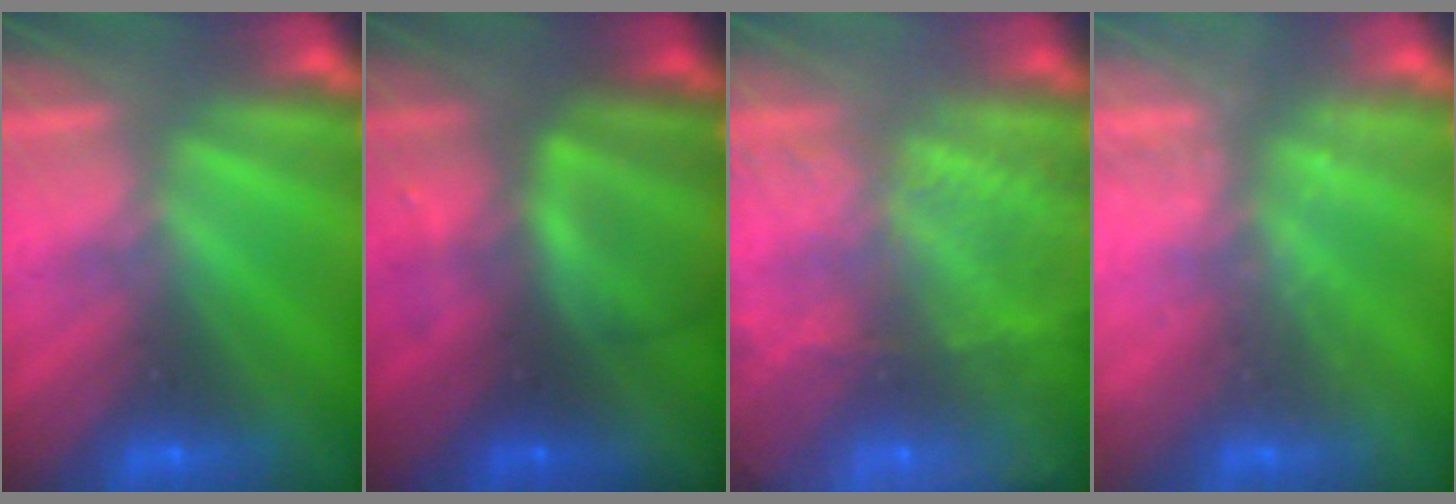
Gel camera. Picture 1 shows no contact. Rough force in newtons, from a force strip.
{"total": 8.4}
{"total": 7.0}
{"total": 2.1}